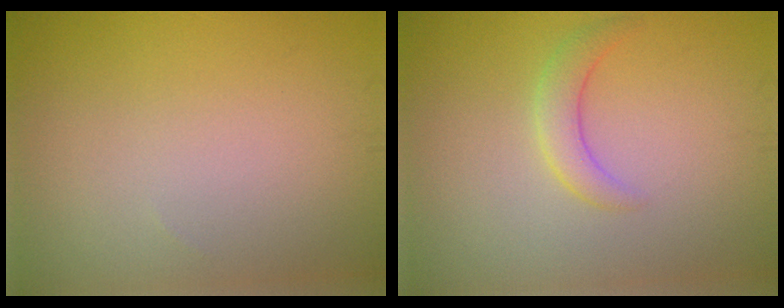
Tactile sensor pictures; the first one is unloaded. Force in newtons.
{"total": 2.1, "press": 2.1, "slide": 0.1}